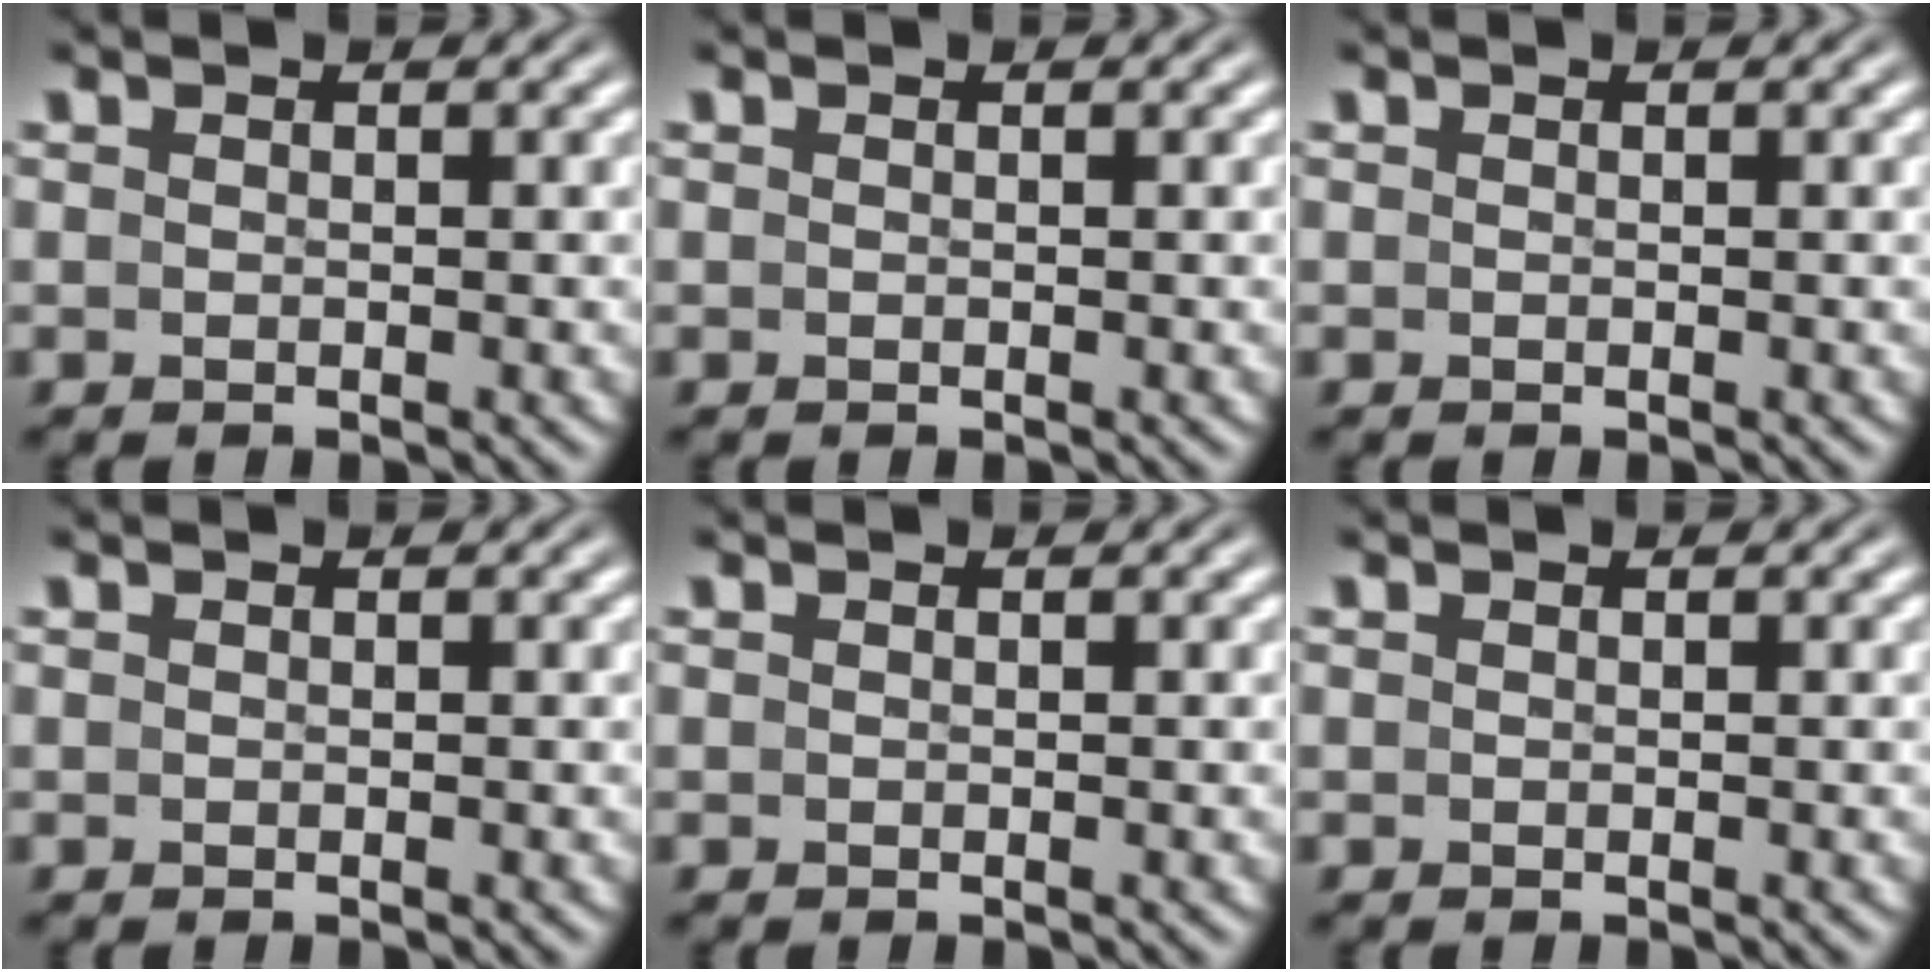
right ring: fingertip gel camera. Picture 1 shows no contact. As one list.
[{"total": 0.0}, {"total": 0.0}, {"total": 0.0}, {"total": 0.0}, {"total": 0.0}]